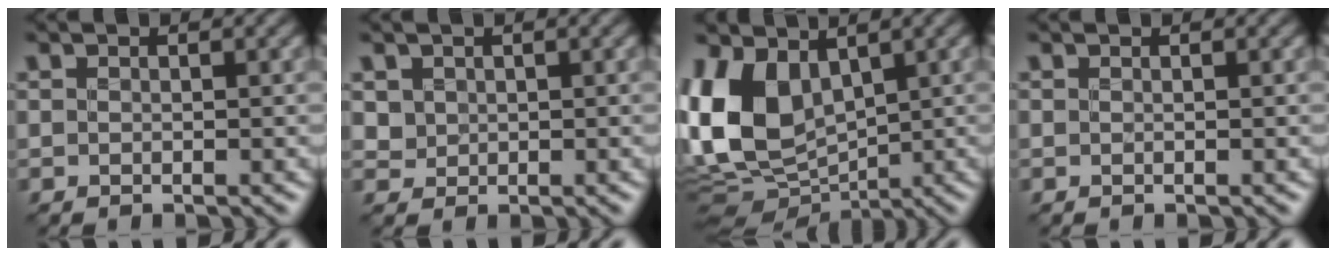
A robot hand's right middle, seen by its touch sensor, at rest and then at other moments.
{"total": 2.9, "force": [1.0, 2.4, 1.4], "torque": [-0.052, 0.010, 0.023]}
{"total": 9.1, "force": [0.8, 5.9, 6.8], "torque": [-0.147, -0.010, 0.003]}
{"total": 0.0}